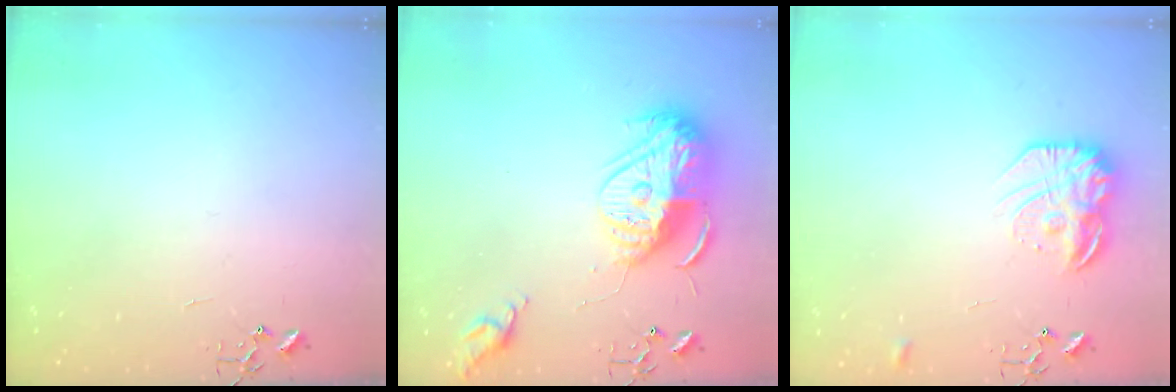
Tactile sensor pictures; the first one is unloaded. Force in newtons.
{"total": 17.6, "press": 17.5, "slide": 1.8}
{"total": 17.0, "press": 16.9, "slide": 1.4}